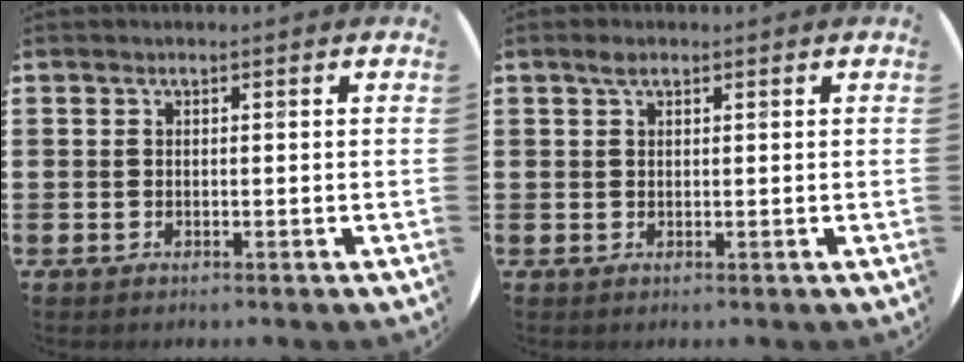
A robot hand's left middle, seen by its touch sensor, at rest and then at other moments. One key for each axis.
{"total": 1.4, "fx": 0.9, "fy": 0.7, "fz": 0.9, "tx": -0.011, "ty": 0.003, "tz": 0.014}